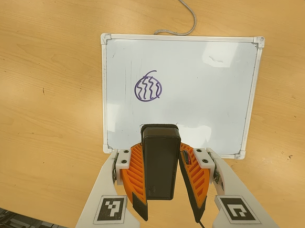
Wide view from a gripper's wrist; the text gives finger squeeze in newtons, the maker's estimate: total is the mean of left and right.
{"total": 6.2, "left": 5.0, "right": 7.5}